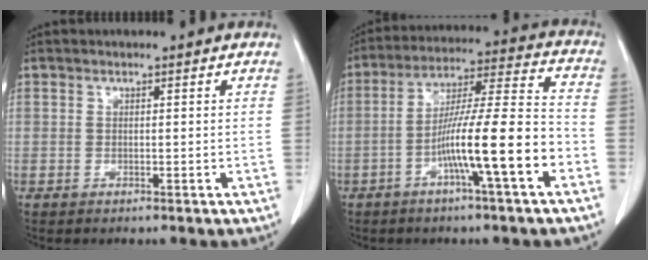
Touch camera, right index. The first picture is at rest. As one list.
[{"total": 14.1, "force": [-5.4, 0.0, 13.0], "torque": [-0.225, 0.010, -0.093]}]